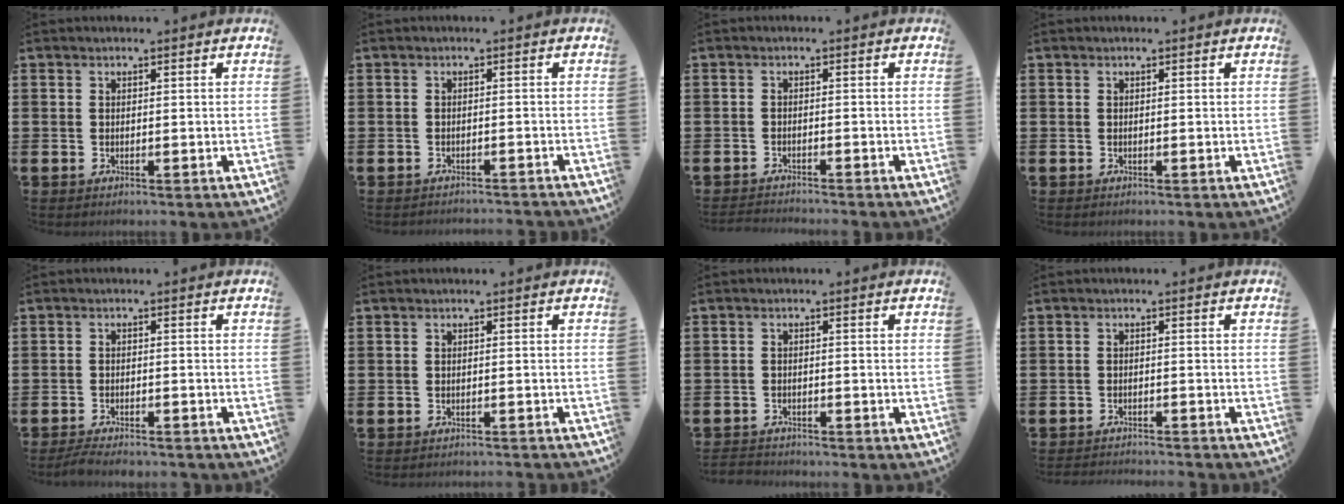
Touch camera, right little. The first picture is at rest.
{"total": 1.1, "force": [-1.1, -0.1, -0.1], "torque": [0.000, 0.002, -0.023]}
{"total": 1.3, "force": [-1.3, -0.2, 0.0], "torque": [-0.001, 0.002, -0.026]}
{"total": 0.0}
{"total": 2.2, "force": [-2.1, 0.2, 0.7], "torque": [-0.012, 0.008, -0.042]}
{"total": 0.6, "force": [-0.6, -0.1, 0.0], "torque": [0.000, -0.001, -0.013]}
{"total": 1.5, "force": [-1.5, 0.1, -0.1], "torque": [-0.001, 0.002, -0.034]}
{"total": 1.5, "force": [-1.5, -0.2, -0.1], "torque": [0.000, 0.003, -0.032]}